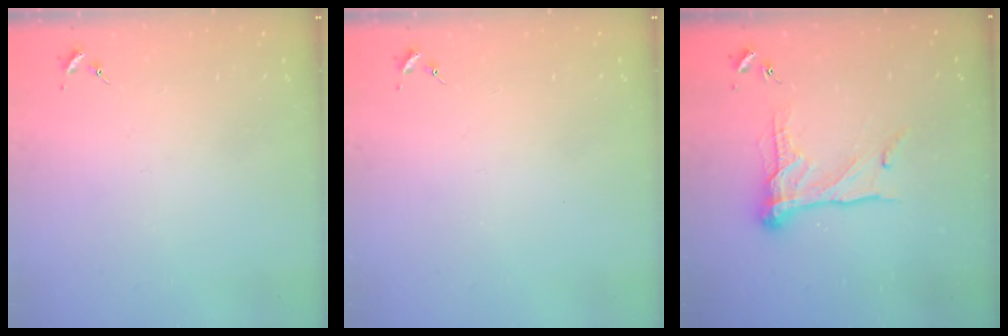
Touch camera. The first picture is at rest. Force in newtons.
{"total": 0.0}
{"total": 14.2, "press": 14.2, "slide": 1.0}